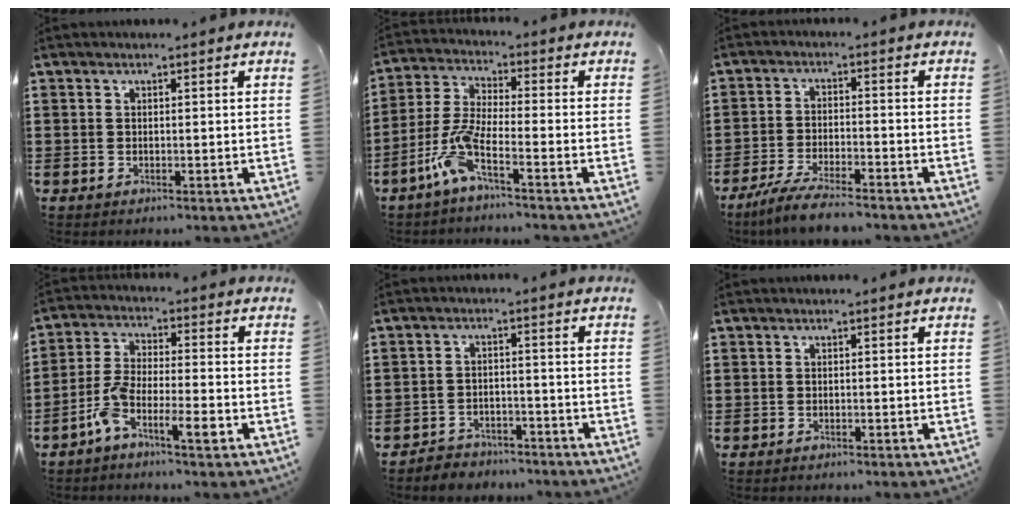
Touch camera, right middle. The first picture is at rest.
{"total": 7.0, "force": [-4.1, 1.3, 5.6], "torque": [-0.142, -0.014, -0.085]}
{"total": 5.5, "force": [-4.8, 0.3, 2.6], "torque": [-0.061, -0.011, -0.094]}
{"total": 6.9, "force": [-4.3, 1.3, 5.3], "torque": [-0.114, -0.004, -0.084]}
{"total": 3.2, "force": [-3.2, 0.7, -0.3], "torque": [-0.003, 0.002, -0.070]}
{"total": 0.5, "force": [-0.4, 0.3, -0.1], "torque": [0.001, 0.004, -0.011]}